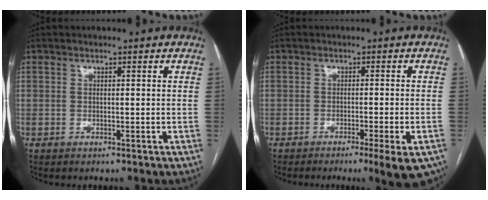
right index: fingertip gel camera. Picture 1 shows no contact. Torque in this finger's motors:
{"motor_torque": [0.86, -0.94, 0.12, 0.03]}